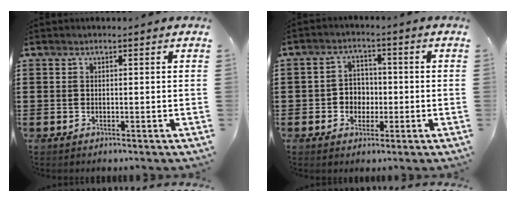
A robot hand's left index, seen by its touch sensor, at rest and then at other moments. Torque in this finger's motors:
{"motor_torque": [-0.15, 0.66, 0.13, 0.03]}